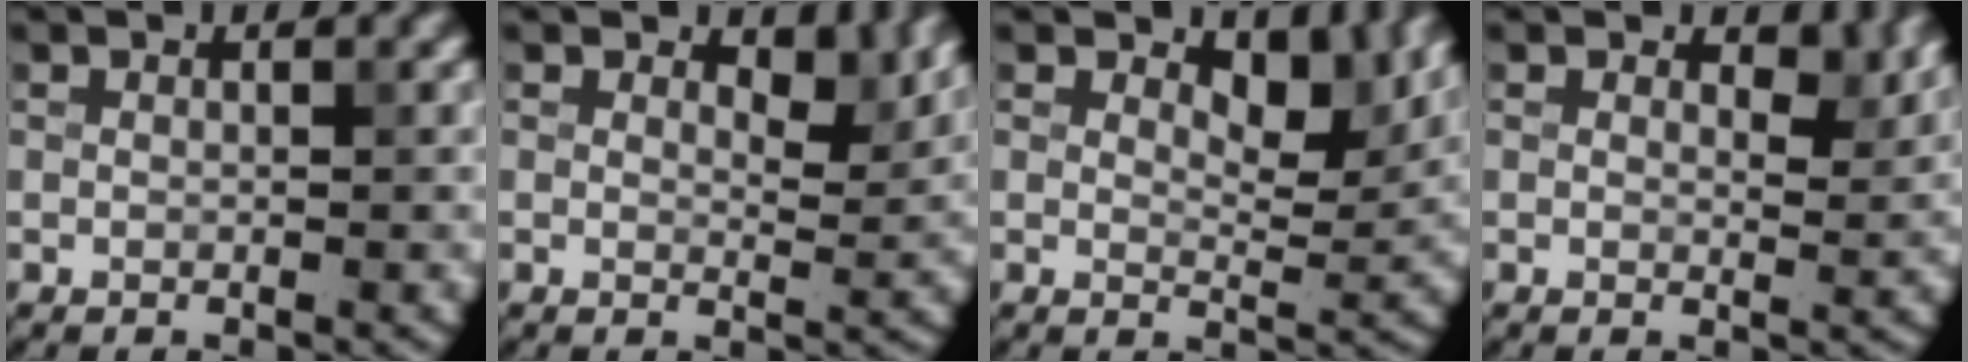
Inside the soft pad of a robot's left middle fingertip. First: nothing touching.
{"total": 2.4, "force": [1.7, 1.0, 1.4], "torque": [-0.020, -0.009, 0.021]}
{"total": 4.4, "force": [2.6, 2.0, 2.9], "torque": [-0.041, -0.008, 0.033]}
{"total": 1.8, "force": [1.2, 0.9, 1.0], "torque": [-0.014, -0.009, 0.013]}